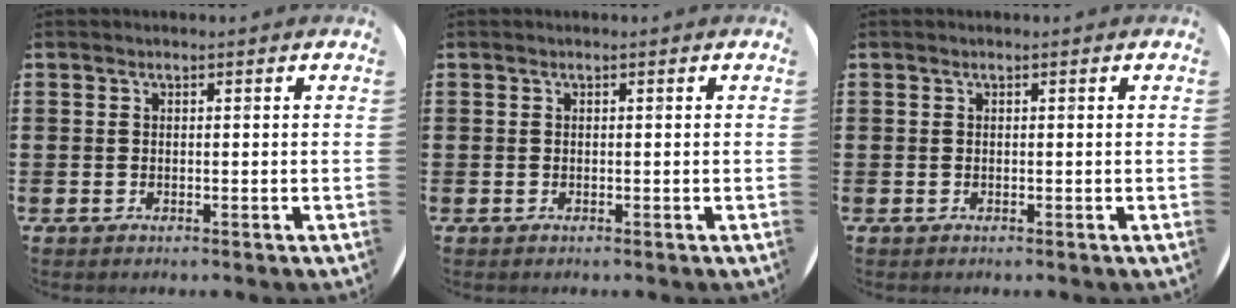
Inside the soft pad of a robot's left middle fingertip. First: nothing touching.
{"total": 0.0}
{"total": 0.0}